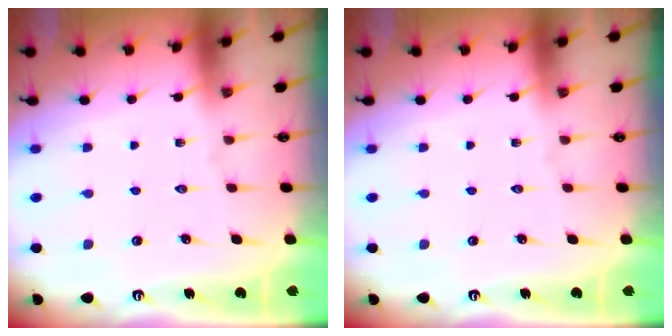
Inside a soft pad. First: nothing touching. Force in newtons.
{"total": 0.0}